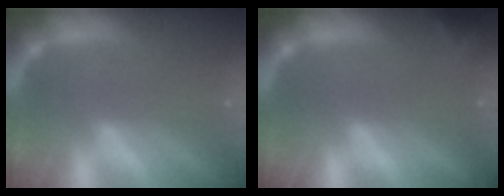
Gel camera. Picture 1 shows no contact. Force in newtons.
{"total": 2.4}